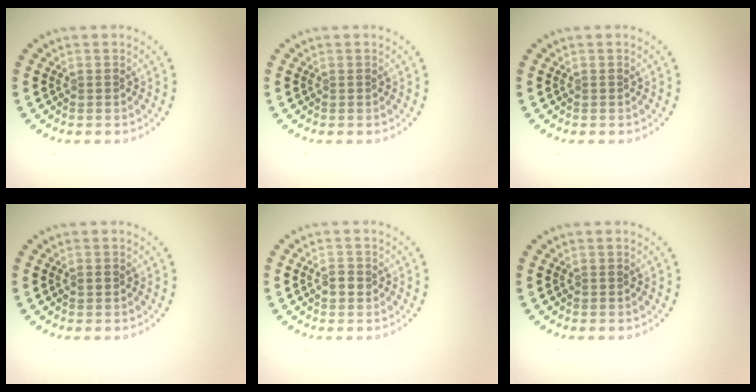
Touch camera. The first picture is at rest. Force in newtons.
{"total": 0.0}
{"total": 0.0}
{"total": 0.9, "press": 0.9, "slide": 0.1}
{"total": 1.3, "press": 1.3, "slide": 0.2}
{"total": 0.0}